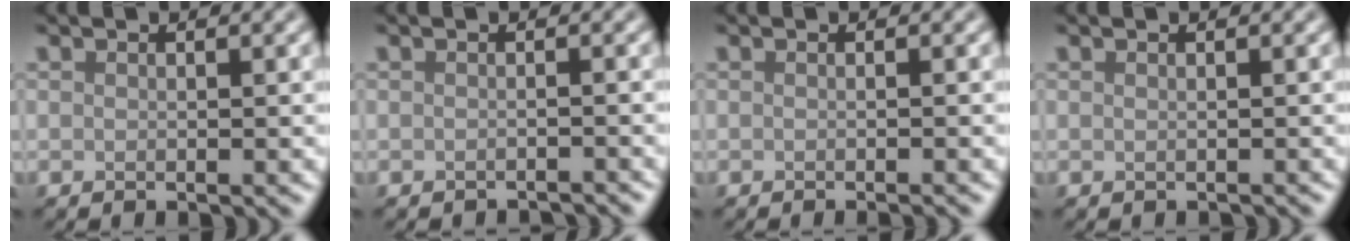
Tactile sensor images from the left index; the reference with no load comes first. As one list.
[{"total": 1.7, "force": [-1.7, 0.0, 0.1], "torque": [0.003, -0.005, -0.023]}, {"total": 1.3, "force": [-0.4, 0.5, 1.1], "torque": [-0.003, -0.006, -0.012]}, {"total": 0.0}]